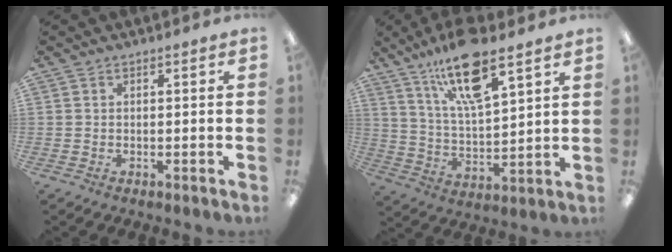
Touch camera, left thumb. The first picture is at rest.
{"total": 16.6, "force": [11.2, 5.0, 11.1], "torque": [-0.198, -0.047, 0.189]}